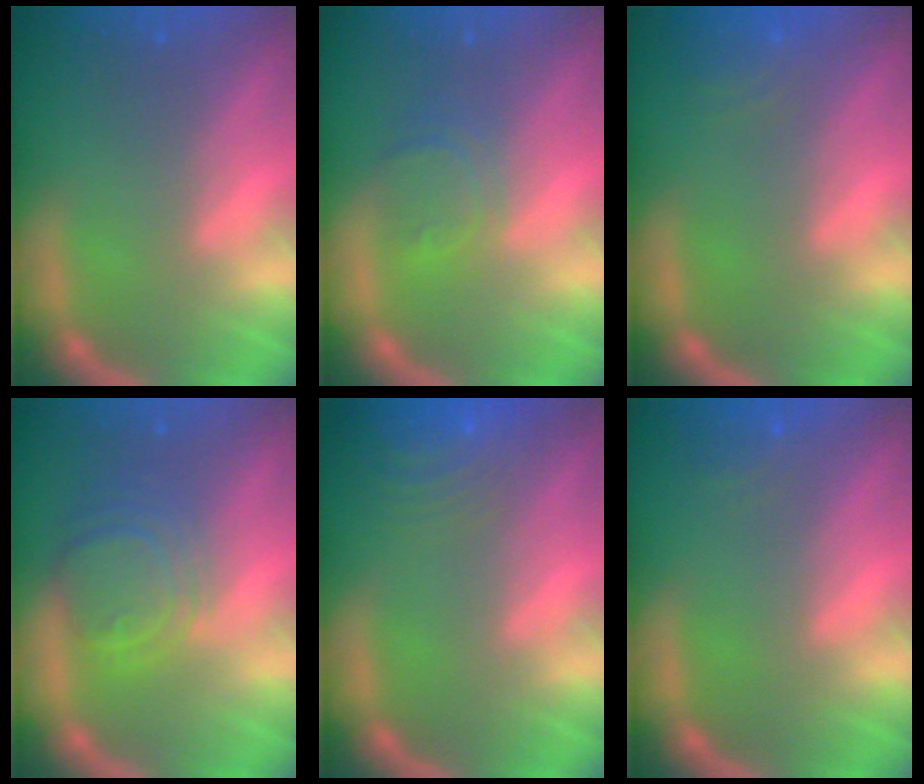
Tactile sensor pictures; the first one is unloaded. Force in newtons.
{"total": 3.0}
{"total": 3.0}
{"total": 6.0}
{"total": 10.0}
{"total": 1.9}